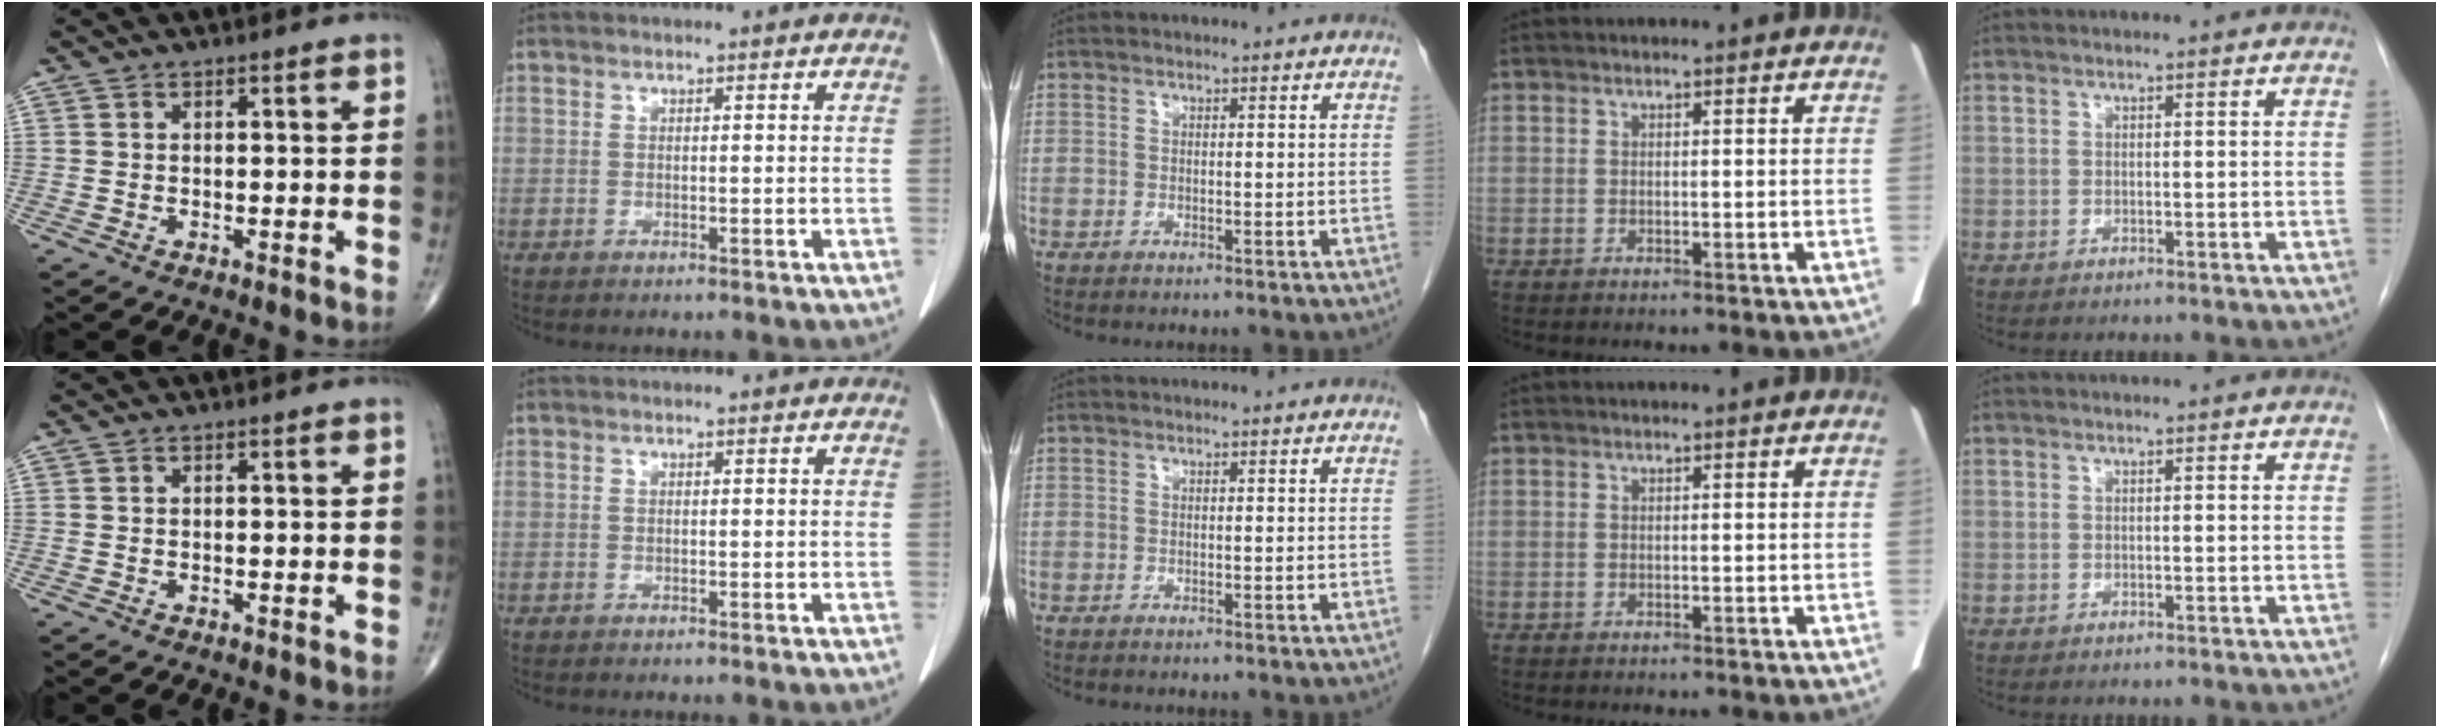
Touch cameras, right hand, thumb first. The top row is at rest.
{}